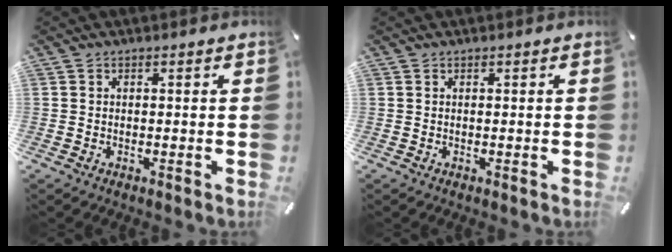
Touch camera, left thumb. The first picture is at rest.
{"total": 0.0}